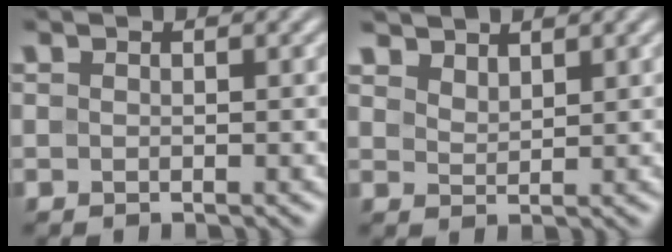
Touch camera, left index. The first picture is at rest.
{"total": 2.7, "force": [2.4, 0.8, 0.7], "torque": [-0.017, -0.005, 0.051]}